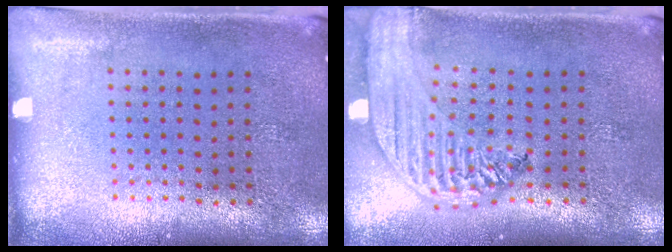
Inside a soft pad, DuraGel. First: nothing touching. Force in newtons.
{"total": 2.9, "press": 2.4, "slide": 1.7}